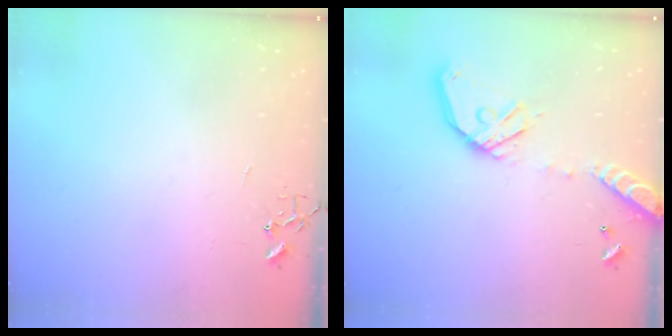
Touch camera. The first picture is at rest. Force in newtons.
{"total": 15.4, "press": 15.1, "slide": 2.8}